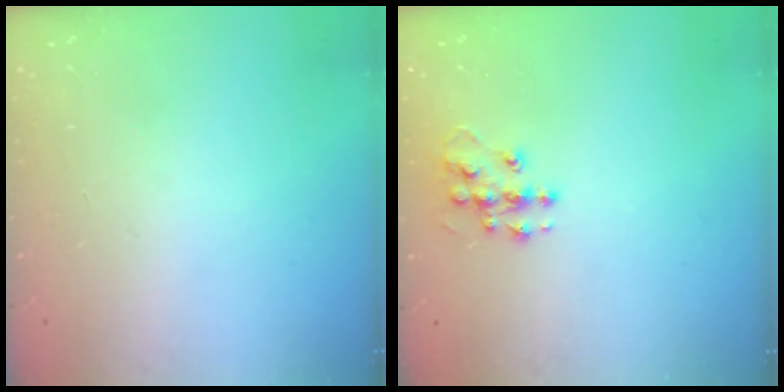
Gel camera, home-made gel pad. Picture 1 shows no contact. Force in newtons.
{"total": 9.6, "press": 9.6, "slide": 0.5}